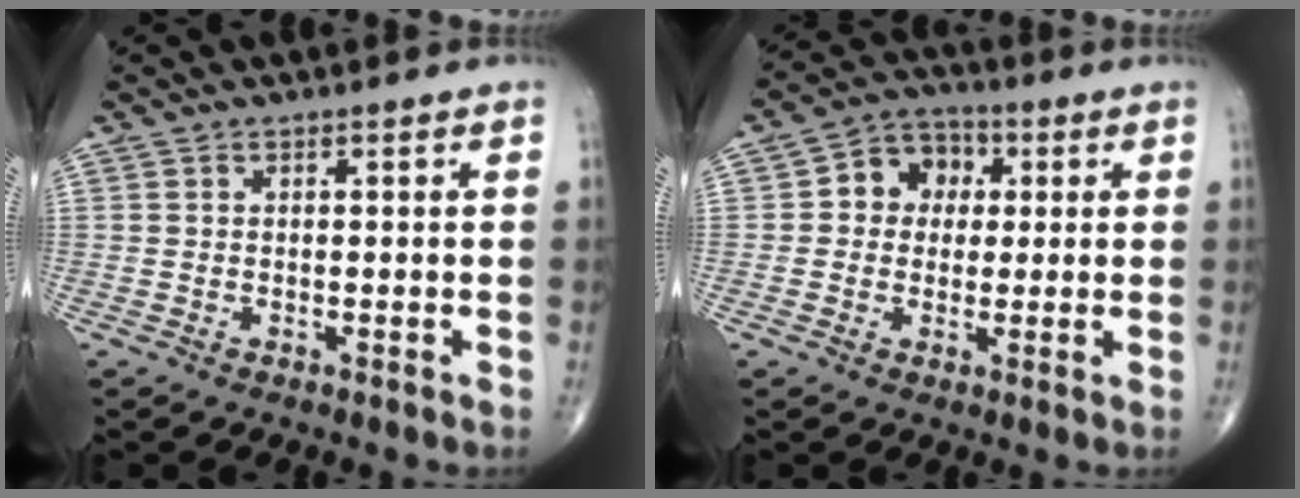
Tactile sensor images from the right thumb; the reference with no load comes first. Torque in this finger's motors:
{"motor_torque": [0.46, 0.89, 0.24, -0.05, 0.01]}